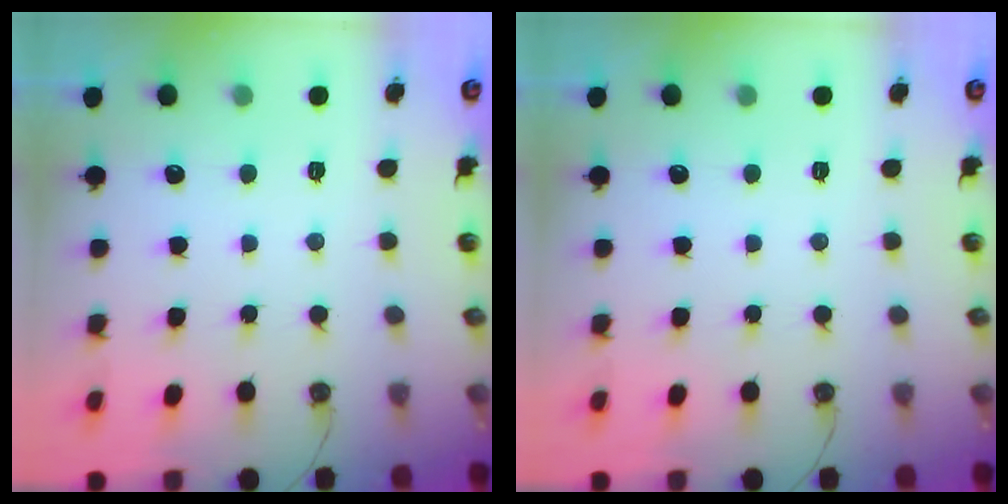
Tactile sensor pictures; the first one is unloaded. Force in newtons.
{"total": 0.0}